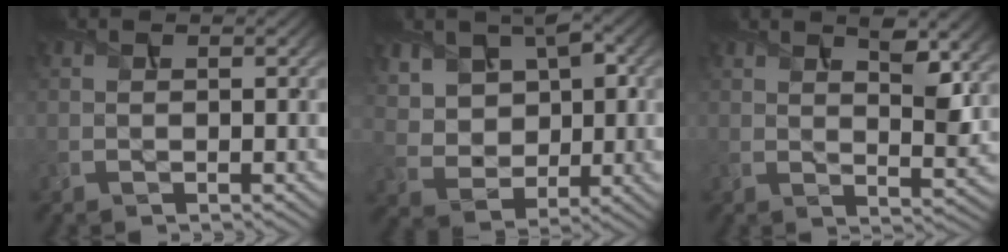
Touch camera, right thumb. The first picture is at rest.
{"total": 8.8, "force": [3.0, 6.5, 5.0], "torque": [-0.122, 0.006, 0.068]}
{"total": 5.9, "force": [3.3, 2.1, 4.4], "torque": [-0.078, -0.007, 0.057]}